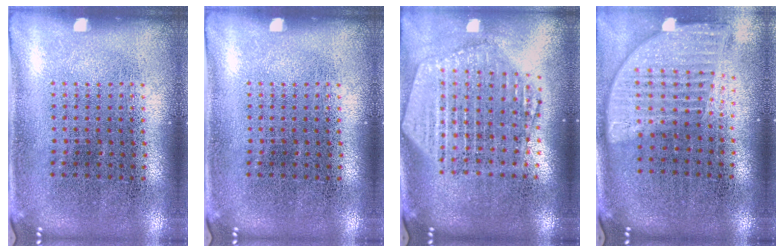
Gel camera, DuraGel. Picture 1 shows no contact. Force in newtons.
{"total": 0.0}
{"total": 2.3, "press": 2.0, "slide": 1.1}
{"total": 2.0, "press": 1.6, "slide": 1.2}